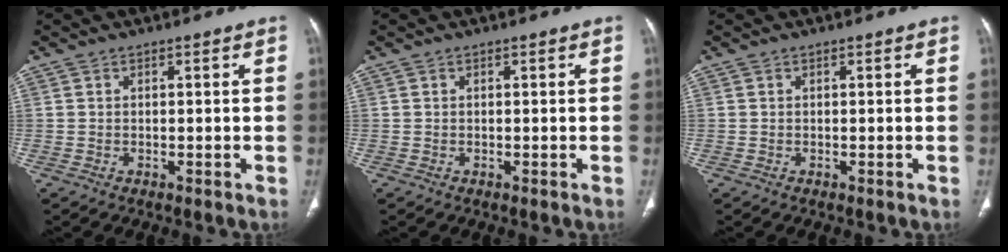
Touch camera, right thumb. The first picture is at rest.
{"total": 0.0}
{"total": 0.0}